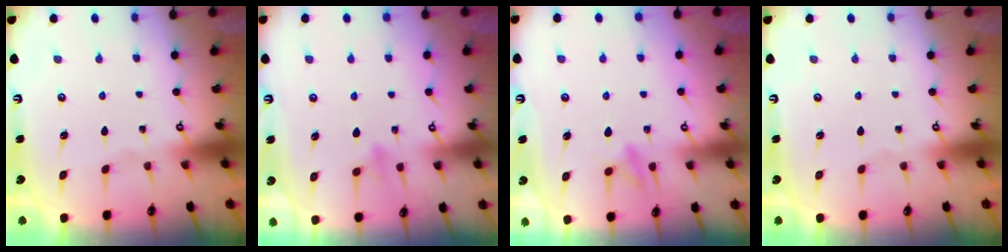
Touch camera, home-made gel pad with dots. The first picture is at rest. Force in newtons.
{"total": 7.3, "press": 7.1, "slide": 1.5}
{"total": 10.5, "press": 10.3, "slide": 1.7}
{"total": 0.0}